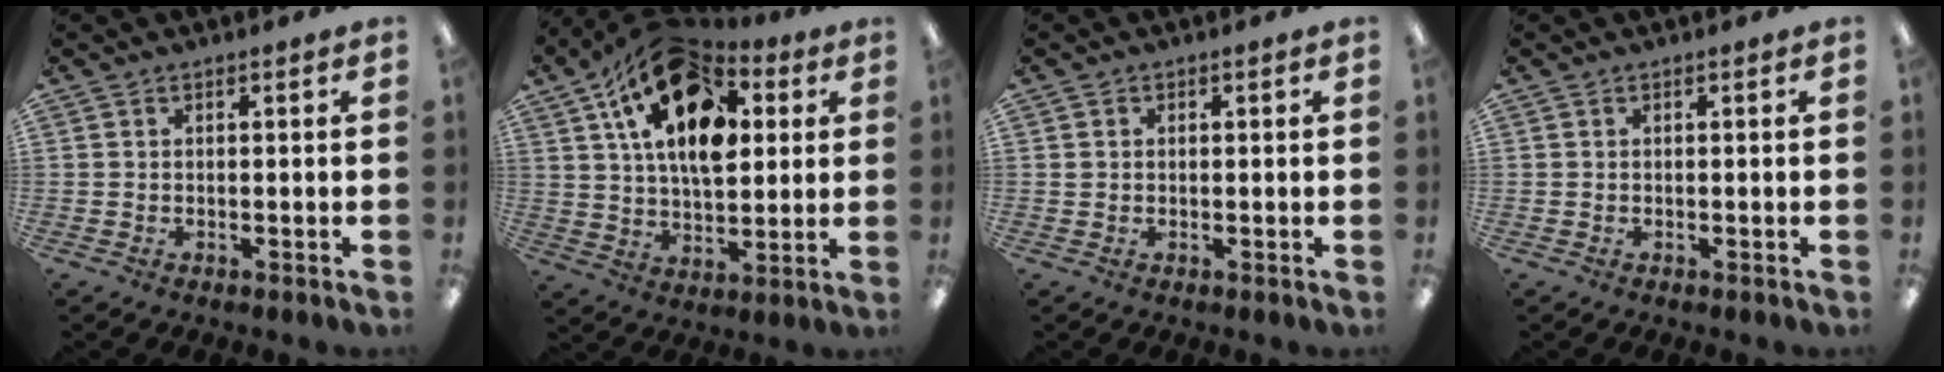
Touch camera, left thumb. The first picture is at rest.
{"total": 19.7, "force": [8.8, 11.2, 13.6], "torque": [-0.234, -0.031, 0.149]}
{"total": 0.7, "force": [0.1, 0.6, 0.2], "torque": [-0.004, 0.004, 0.001]}
{"total": 0.0}